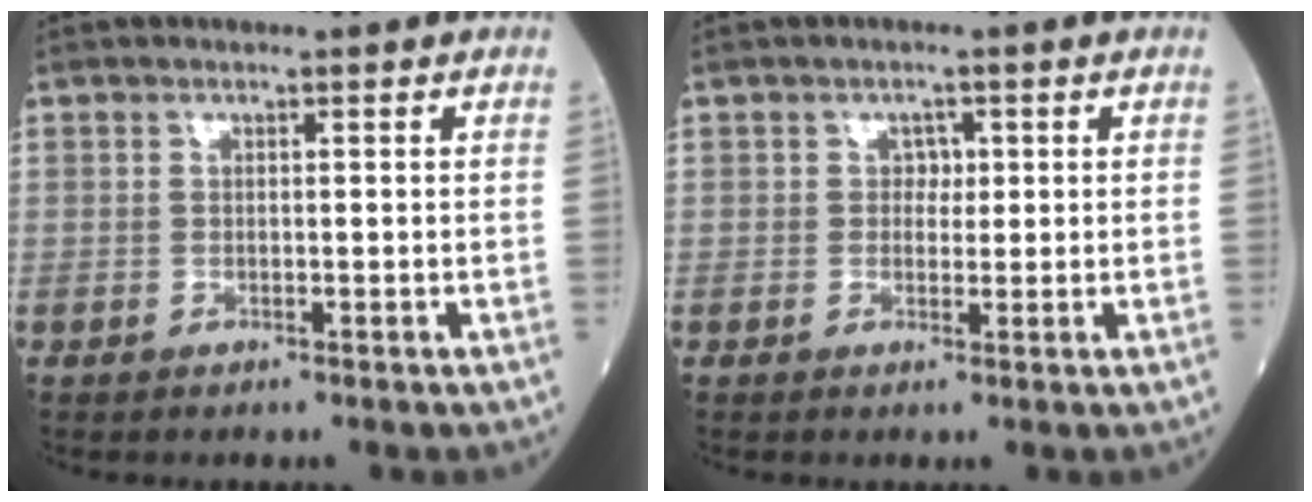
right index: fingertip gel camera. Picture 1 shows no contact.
{"total": 1.6, "force": [0.3, 1.3, 0.9], "torque": [-0.005, 0.001, 0.002]}